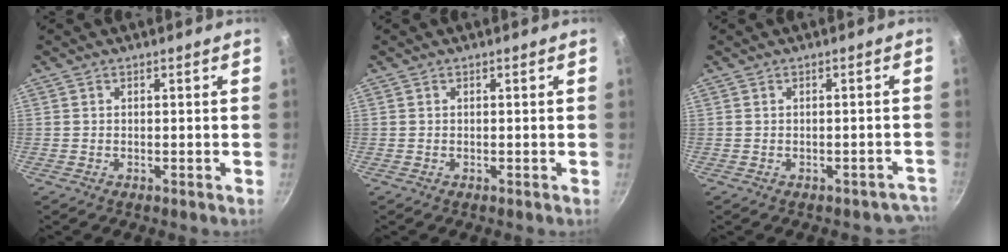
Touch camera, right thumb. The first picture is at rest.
{"total": 0.0}
{"total": 3.7, "force": [-2.2, 2.6, 1.2], "torque": [0.022, 0.044, -0.003]}